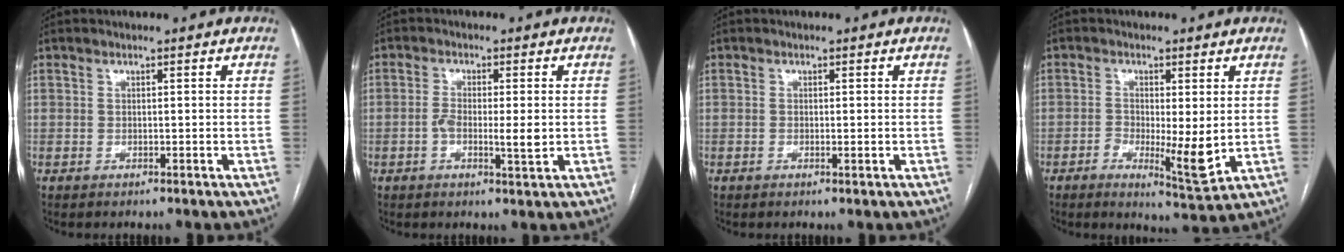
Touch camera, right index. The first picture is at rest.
{"total": 4.6, "force": [-0.7, 1.0, 4.4], "torque": [-0.081, -0.004, -0.013]}
{"total": 0.7, "force": [-0.1, 0.1, 0.7], "torque": [-0.011, -0.002, -0.002]}
{"total": 6.7, "force": [-1.0, 1.7, 6.4], "torque": [-0.102, -0.011, -0.014]}